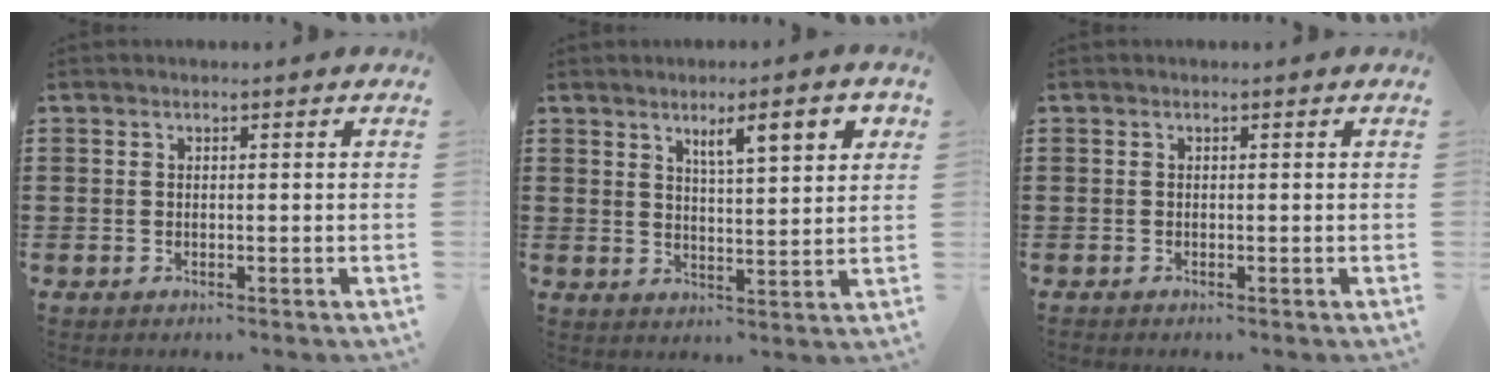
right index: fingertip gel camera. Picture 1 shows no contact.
{"total": 6.6, "force": [3.3, 1.4, 5.5], "torque": [-0.088, -0.002, 0.049]}
{"total": 0.0}